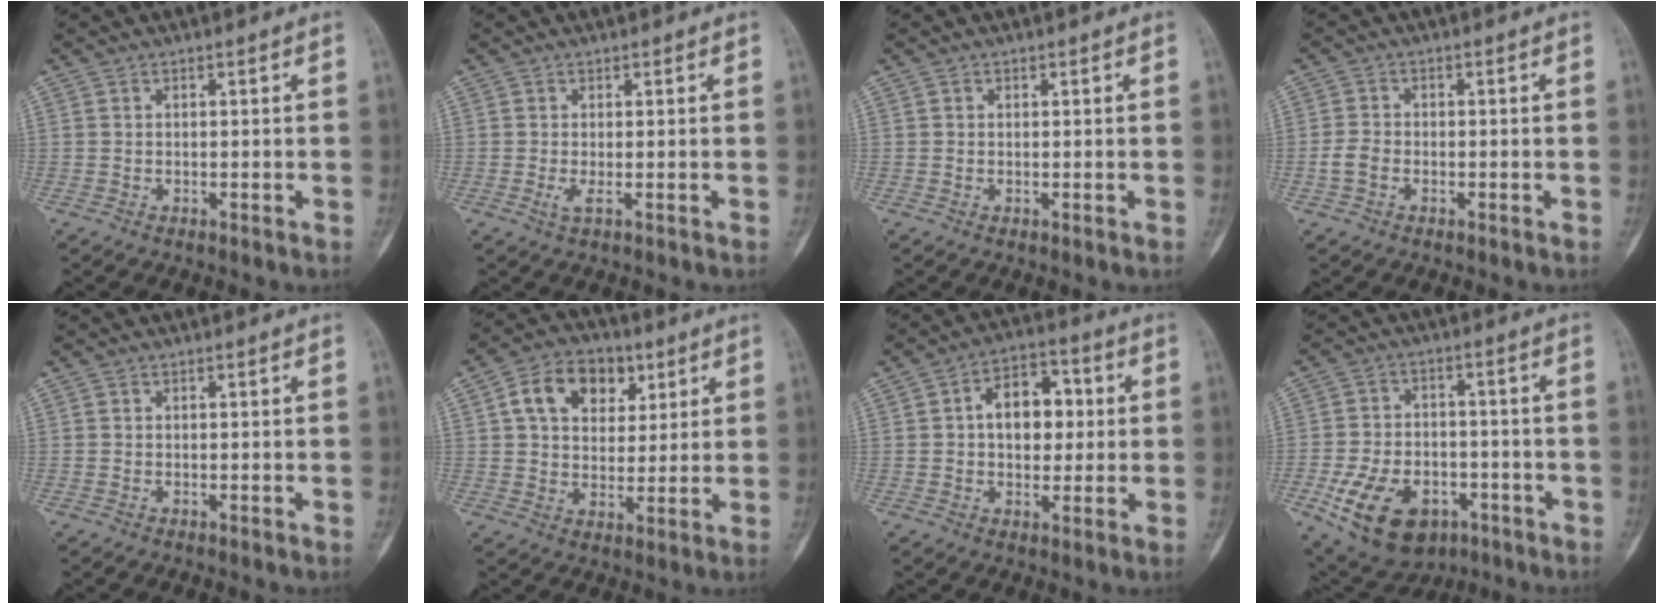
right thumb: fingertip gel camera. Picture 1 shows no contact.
{"total": 1.3, "force": [-0.2, 0.1, 1.3], "torque": [-0.034, -0.006, -0.004]}
{"total": 0.0}
{"total": 2.9, "force": [-1.0, 2.0, 1.9], "torque": [-0.041, 0.009, -0.021]}
{"total": 0.0}
{"total": 12.5, "force": [4.7, 8.9, 7.5], "torque": [-0.088, -0.001, 0.073]}
{"total": 10.6, "force": [1.1, 6.9, 8.0], "torque": [-0.084, 0.019, 0.012]}
{"total": 15.9, "force": [-6.6, 10.4, 10.0], "torque": [-0.166, 0.022, -0.095]}